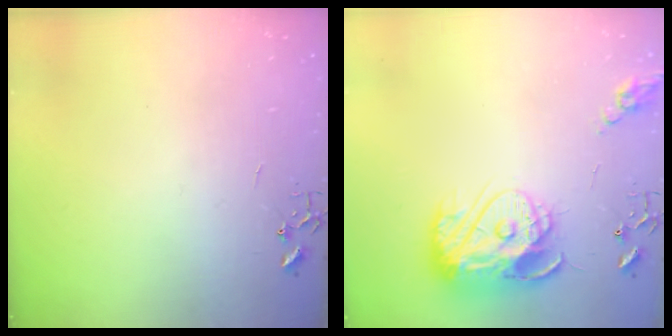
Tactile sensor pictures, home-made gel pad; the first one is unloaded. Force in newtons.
{"total": 16.9, "press": 16.8, "slide": 1.7}